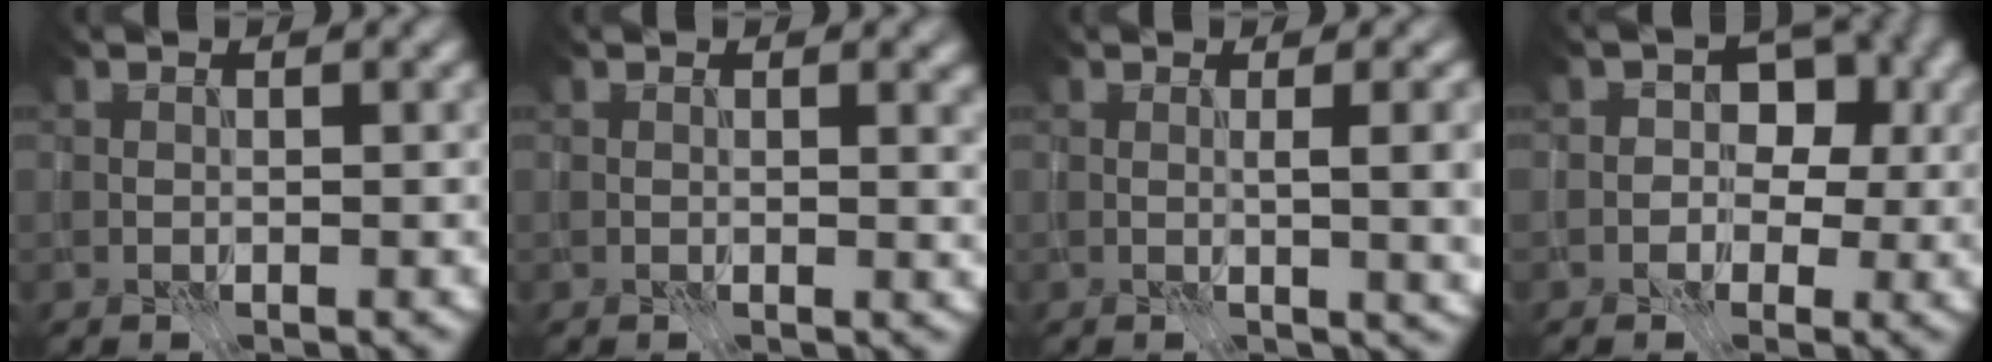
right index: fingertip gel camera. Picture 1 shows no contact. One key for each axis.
{"total": 1.1, "fx": 0.5, "fy": 0.2, "fz": 1.0, "tx": -0.011, "ty": 0.000, "tz": 0.006}
{"total": 4.4, "fx": 0.1, "fy": 1.2, "fz": 4.3, "tx": -0.054, "ty": 0.006, "tz": 0.002}
{"total": 6.5, "fx": 0.5, "fy": 5.1, "fz": 4.0, "tx": -0.001, "ty": 0.023, "tz": -0.021}